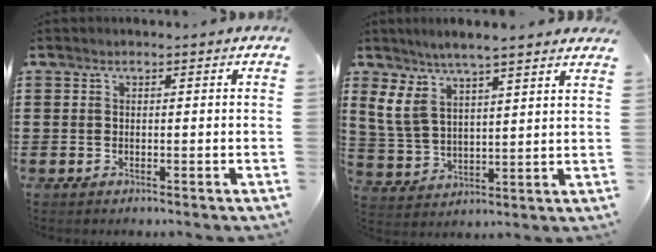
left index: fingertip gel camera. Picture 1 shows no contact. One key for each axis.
{"total": 6.8, "fx": 4.8, "fy": 2.6, "fz": 4.1, "tx": -0.096, "ty": -0.007, "tz": 0.086}